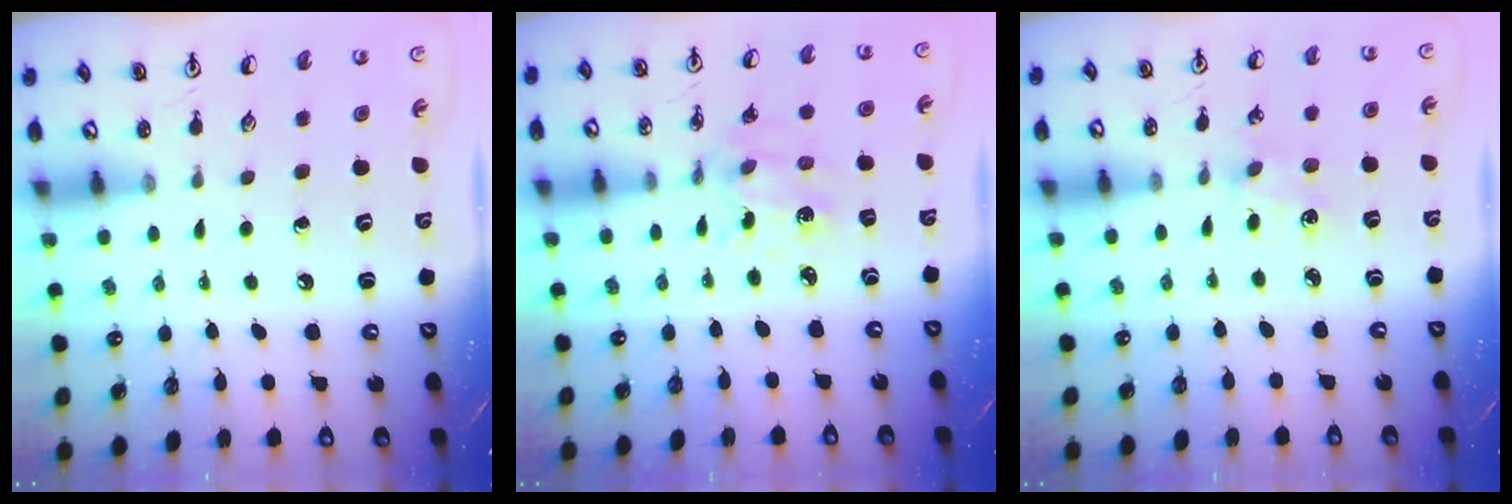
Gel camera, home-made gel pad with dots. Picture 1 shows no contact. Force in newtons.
{"total": 2.2, "press": 2.2, "slide": 0.4}
{"total": 1.5, "press": 1.4, "slide": 0.2}